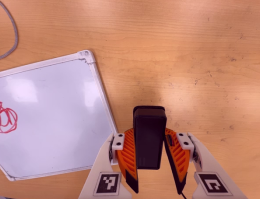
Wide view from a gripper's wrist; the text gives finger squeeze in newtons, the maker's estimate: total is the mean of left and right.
{"total": 7.1, "left": 5.6, "right": 8.5}